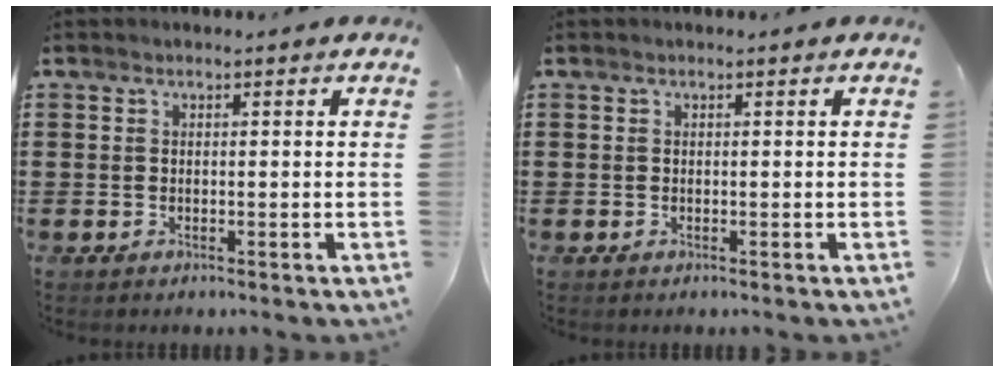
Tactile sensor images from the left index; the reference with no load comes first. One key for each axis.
{"total": 0.0}